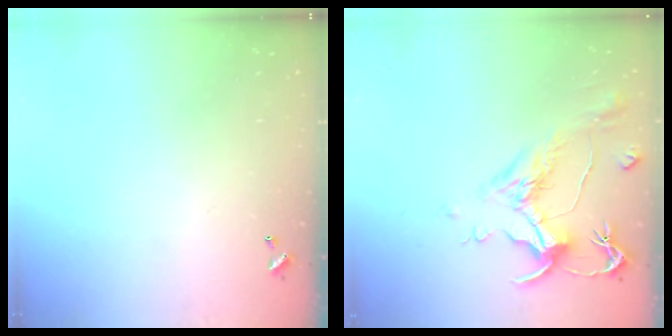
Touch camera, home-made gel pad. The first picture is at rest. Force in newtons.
{"total": 1.6, "press": 0.6, "slide": 1.4}